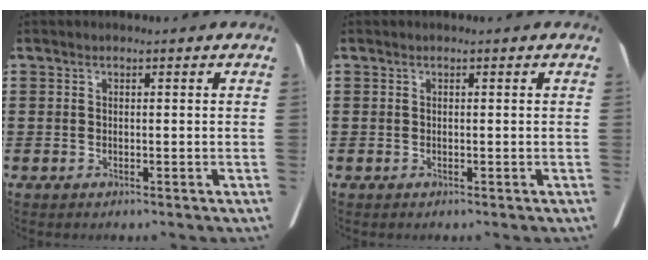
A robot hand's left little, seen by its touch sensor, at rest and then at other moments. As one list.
[{"total": 0.0}]